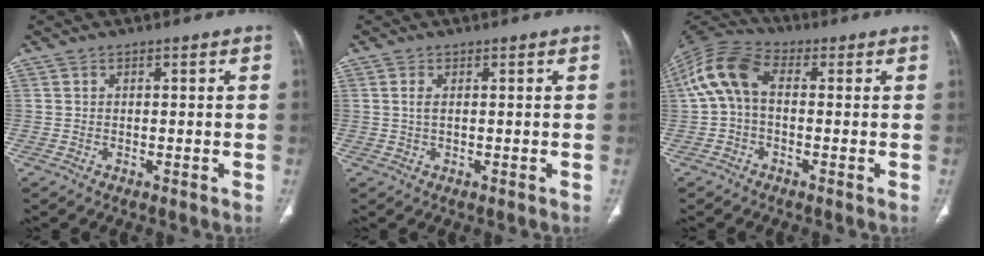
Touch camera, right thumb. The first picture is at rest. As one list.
[{"total": 1.5, "force": [0.3, 0.6, 1.3], "torque": [-0.034, 0.003, 0.012]}, {"total": 10.8, "force": [0.7, 6.7, 8.4], "torque": [-0.173, 0.033, 0.002]}]